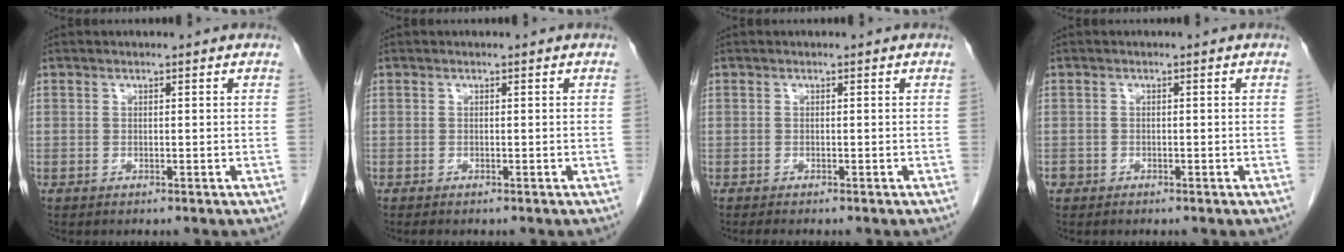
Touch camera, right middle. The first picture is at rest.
{"total": 1.0, "force": [-0.9, 0.3, 0.4], "torque": [-0.008, -0.002, -0.009]}
{"total": 2.1, "force": [-1.8, 0.4, 1.1], "torque": [-0.014, -0.004, -0.020]}
{"total": 1.1, "force": [-0.7, 0.9, 0.2], "torque": [-0.008, 0.003, -0.011]}